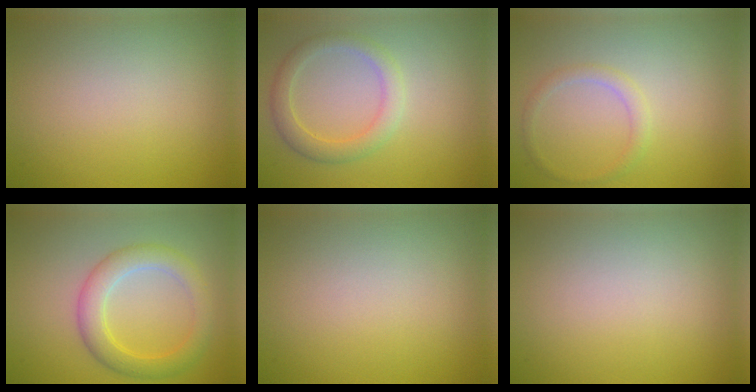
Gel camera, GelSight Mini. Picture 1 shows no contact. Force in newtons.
{"total": 2.8, "press": 2.8, "slide": 0.1}
{"total": 1.3, "press": 1.3, "slide": 0.1}
{"total": 3.9, "press": 3.9, "slide": 0.1}
{"total": 0.0}
{"total": 0.0}